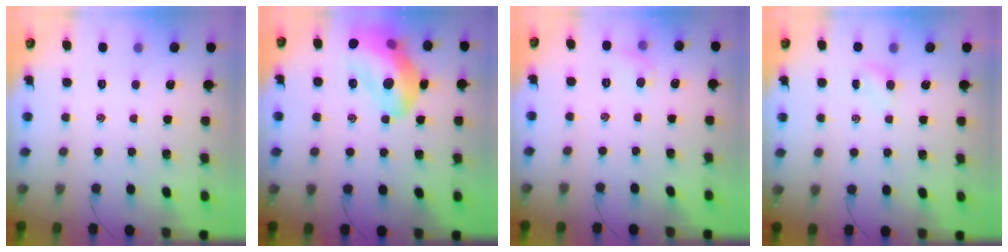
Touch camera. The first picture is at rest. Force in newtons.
{"total": 19.4, "press": 19.2, "slide": 3.1}
{"total": 5.3, "press": 5.1, "slide": 1.5}
{"total": 2.9, "press": 2.7, "slide": 1.1}